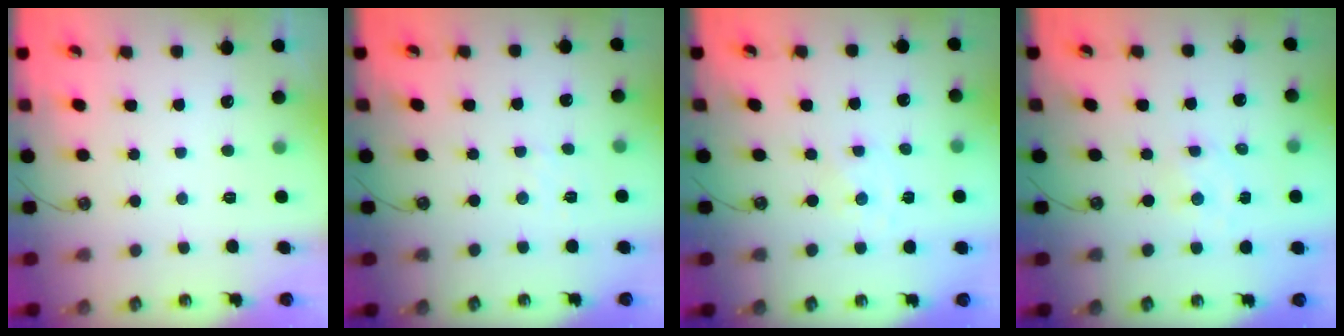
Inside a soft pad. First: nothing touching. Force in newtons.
{"total": 2.8, "press": 2.7, "slide": 0.5}
{"total": 0.0}
{"total": 1.3, "press": 1.3, "slide": 0.2}